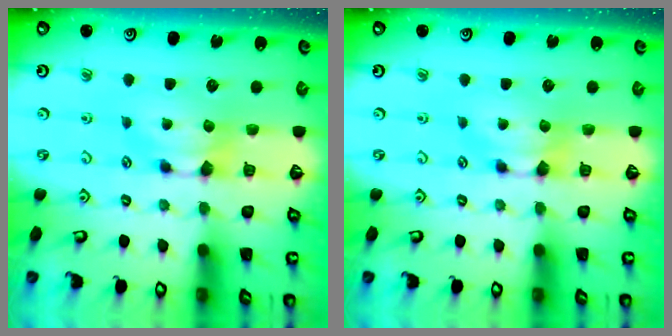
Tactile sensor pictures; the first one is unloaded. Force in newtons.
{"total": 0.0}